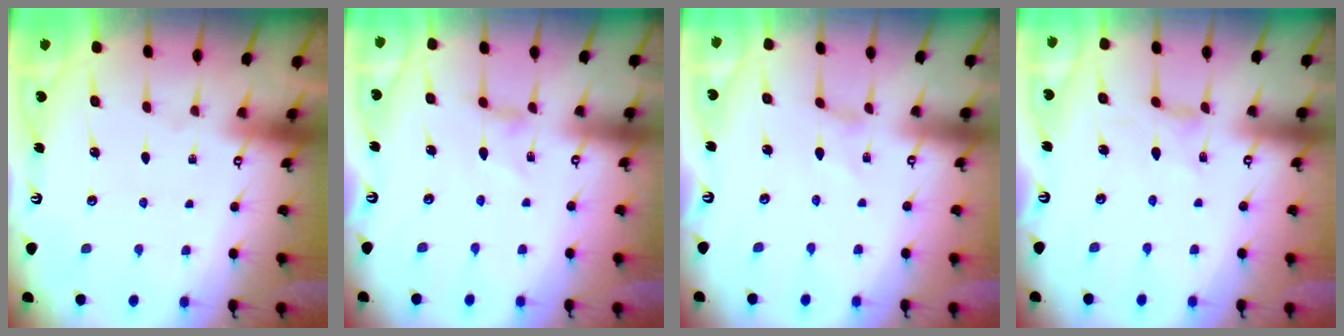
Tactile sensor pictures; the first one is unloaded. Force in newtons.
{"total": 1.5, "press": 1.5, "slide": 0.3}
{"total": 0.7, "press": 0.6, "slide": 0.1}
{"total": 0.6, "press": 0.6, "slide": 0.2}